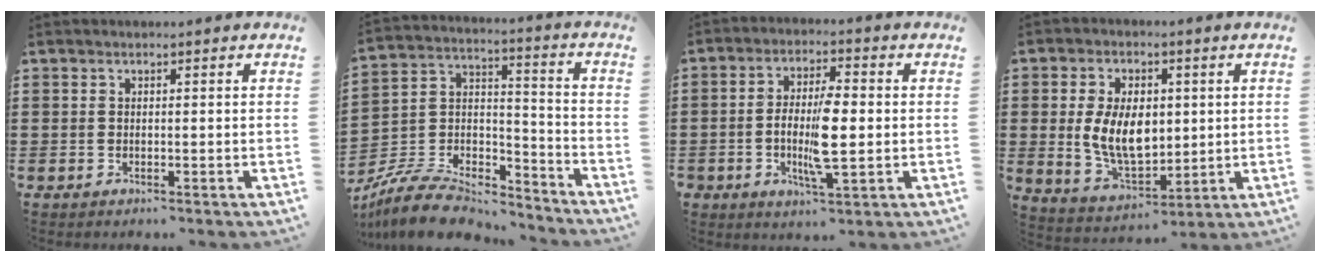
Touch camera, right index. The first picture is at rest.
{"total": 9.1, "force": [-8.3, 2.6, 2.7], "torque": [-0.062, 0.010, -0.163]}
{"total": 8.1, "force": [-1.2, 2.5, 7.7], "torque": [-0.152, -0.005, -0.024]}
{"total": 9.4, "force": [0.5, 5.8, 7.4], "torque": [-0.160, 0.005, 0.006]}